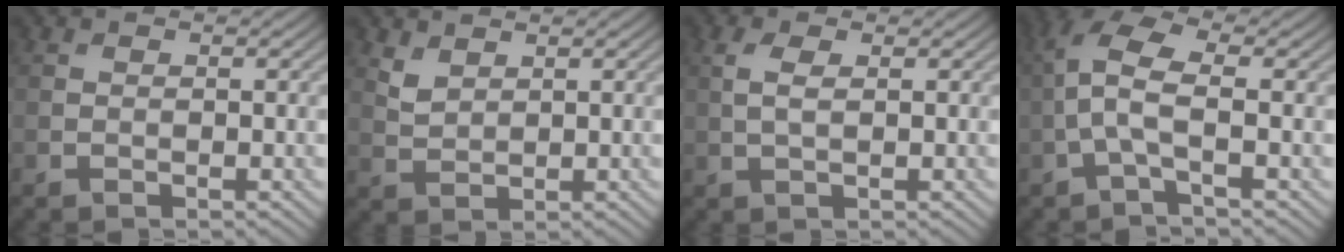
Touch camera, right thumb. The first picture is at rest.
{"total": 2.2, "force": [1.7, 1.1, 1.0], "torque": [-0.030, -0.003, 0.040]}
{"total": 2.2, "force": [0.5, 0.8, 2.0], "torque": [-0.051, 0.003, 0.009]}
{"total": 5.5, "force": [-0.8, 1.6, 5.2], "torque": [-0.119, 0.018, -0.029]}